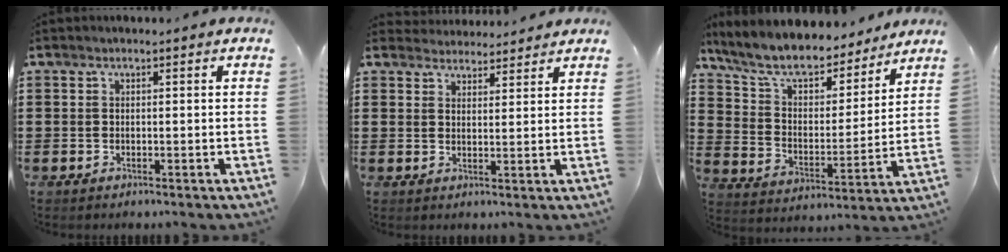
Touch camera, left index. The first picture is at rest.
{"total": 2.7, "force": [2.6, 0.5, -0.6], "torque": [0.004, -0.008, 0.050]}
{"total": 8.9, "force": [8.0, 2.3, 3.1], "torque": [-0.099, -0.051, 0.138]}